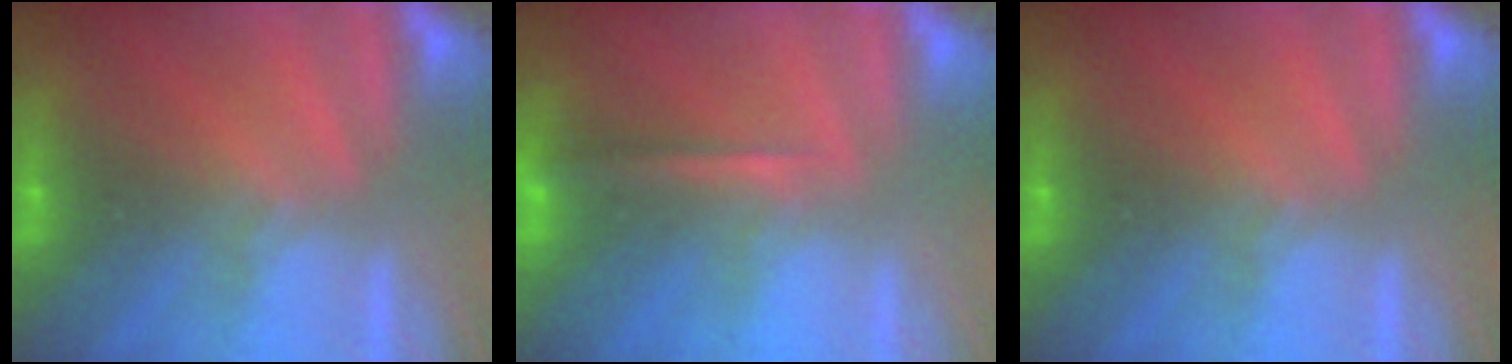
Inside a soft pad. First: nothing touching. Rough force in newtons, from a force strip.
{"total": 1.3}
{"total": 0.0}